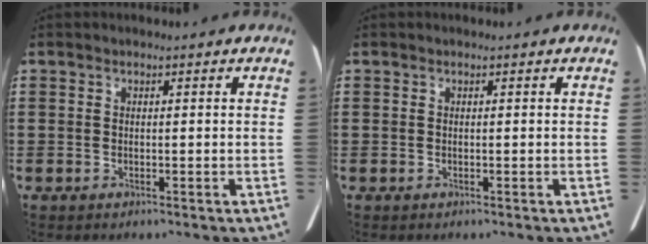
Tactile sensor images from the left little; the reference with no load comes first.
{"total": 0.0}